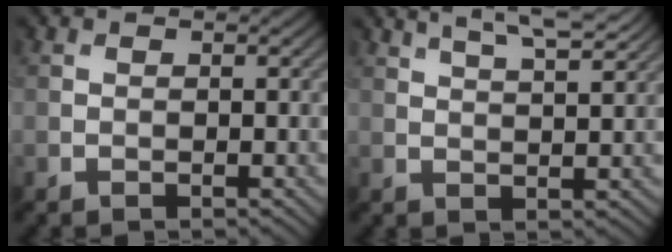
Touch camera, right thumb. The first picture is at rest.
{"total": 6.3, "force": [5.0, 1.2, 3.7], "torque": [-0.057, 0.010, 0.073]}